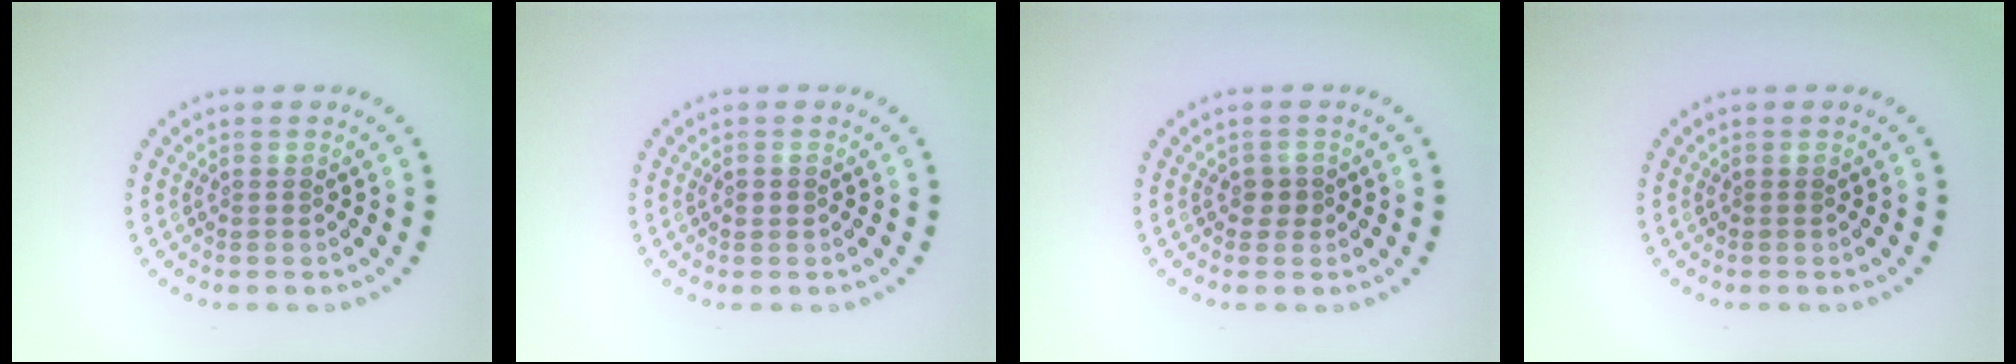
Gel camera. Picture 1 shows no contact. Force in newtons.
{"total": 0.9, "press": 0.9, "slide": 0.0}
{"total": 1.2, "press": 0.9, "slide": 0.7}
{"total": 0.0}